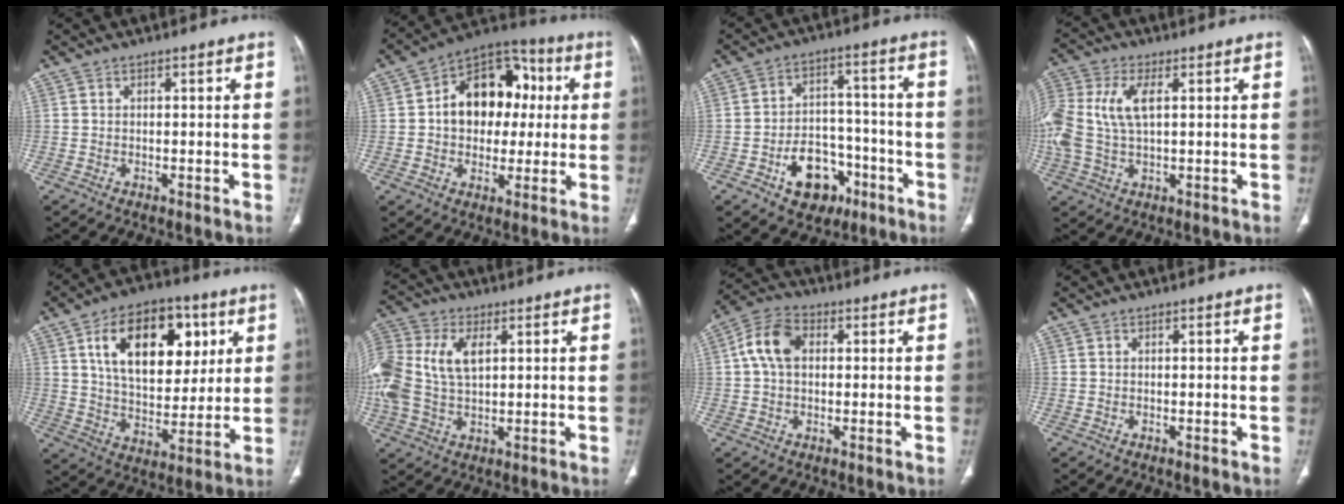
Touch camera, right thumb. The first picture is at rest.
{"total": 16.6, "force": [1.9, 12.0, 11.3], "torque": [-0.115, 0.027, 0.020]}
{"total": 12.1, "force": [-5.8, 8.6, 6.3], "torque": [-0.056, 0.050, -0.079]}
{"total": 13.5, "force": [2.4, 7.3, 11.1], "torque": [-0.282, 0.013, 0.046]}
{"total": 21.1, "force": [7.2, 12.7, 15.2], "torque": [-0.199, -0.016, 0.118]}
{"total": 16.9, "force": [3.3, 10.5, 12.8], "torque": [-0.315, 0.013, 0.060]}
{"total": 8.0, "force": [1.3, 5.4, 5.8], "torque": [-0.112, 0.021, 0.018]}
{"total": 0.0}